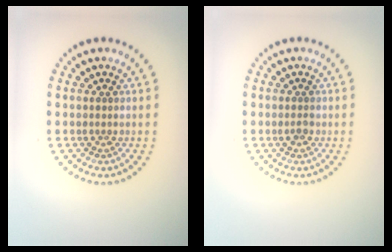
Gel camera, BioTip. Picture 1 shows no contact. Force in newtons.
{"total": 0.9, "press": 0.9, "slide": 0.1}